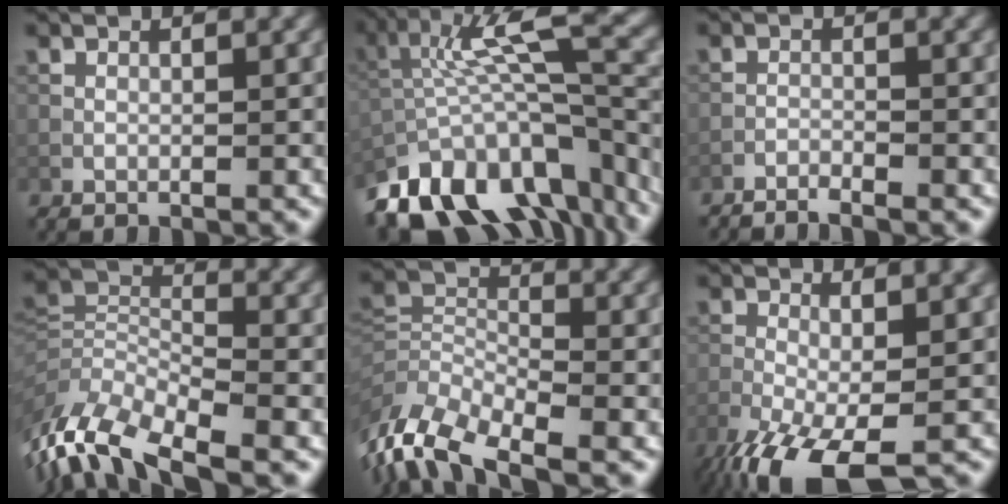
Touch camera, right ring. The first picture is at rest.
{"total": 14.1, "force": [-7.5, 6.6, 10.0], "torque": [-0.189, 0.010, -0.118]}
{"total": 2.1, "force": [-2.0, 0.0, 0.7], "torque": [-0.023, -0.003, -0.040]}
{"total": 10.5, "force": [-7.0, 3.7, 7.0], "torque": [-0.138, -0.006, -0.142]}
{"total": 9.7, "force": [-6.4, 4.1, 6.0], "torque": [-0.123, -0.009, -0.131]}
{"total": 10.8, "force": [-5.2, 3.6, 8.7], "torque": [-0.184, -0.041, -0.089]}